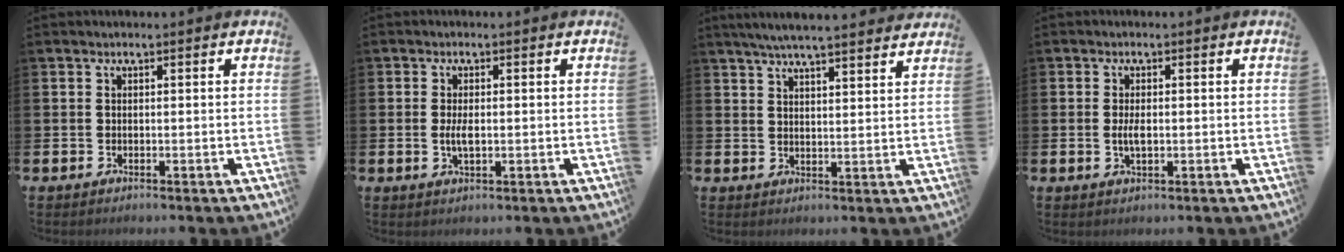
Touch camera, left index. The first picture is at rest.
{"total": 2.5, "force": [0.0, 1.0, 2.3], "torque": [-0.042, 0.002, -0.002]}
{"total": 5.5, "force": [5.3, 0.1, 1.7], "torque": [-0.046, -0.020, 0.095]}
{"total": 2.2, "force": [0.0, 1.0, 2.0], "torque": [-0.037, 0.002, -0.002]}